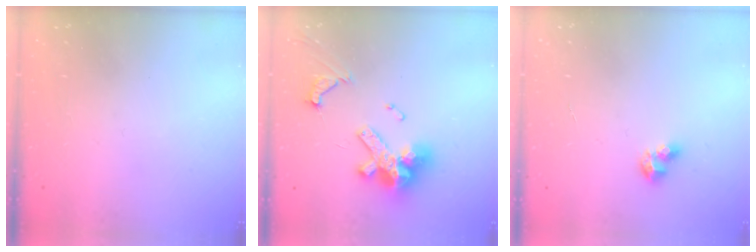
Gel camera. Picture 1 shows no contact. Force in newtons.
{"total": 14.0, "press": 13.8, "slide": 2.3}
{"total": 5.6, "press": 5.6, "slide": 0.4}